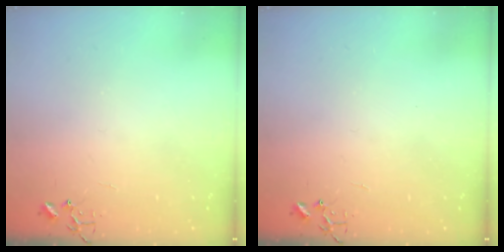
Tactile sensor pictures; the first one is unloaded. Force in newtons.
{"total": 0.0}